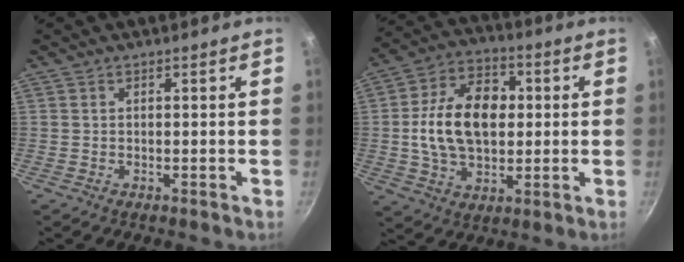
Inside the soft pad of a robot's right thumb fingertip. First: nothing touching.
{"total": 17.1, "force": [1.0, 11.6, 12.5], "torque": [-0.183, 0.020, 0.010]}